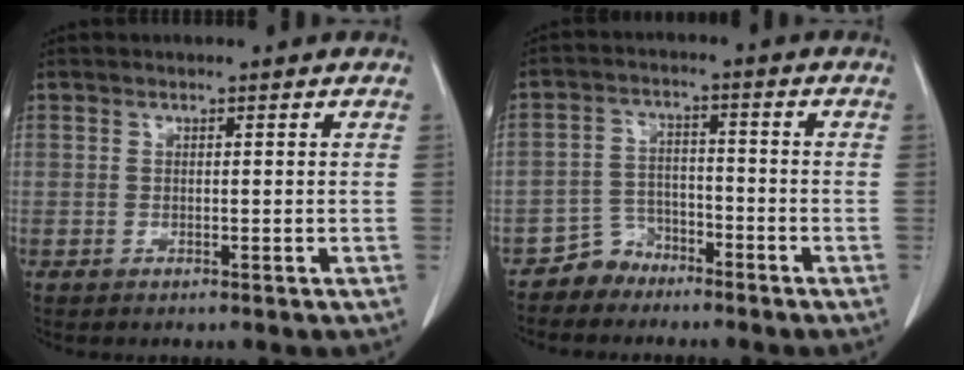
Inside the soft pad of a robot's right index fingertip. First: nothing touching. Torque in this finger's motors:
{"motor_torque": [-1.31, -0.17, -1.05, -0.21]}